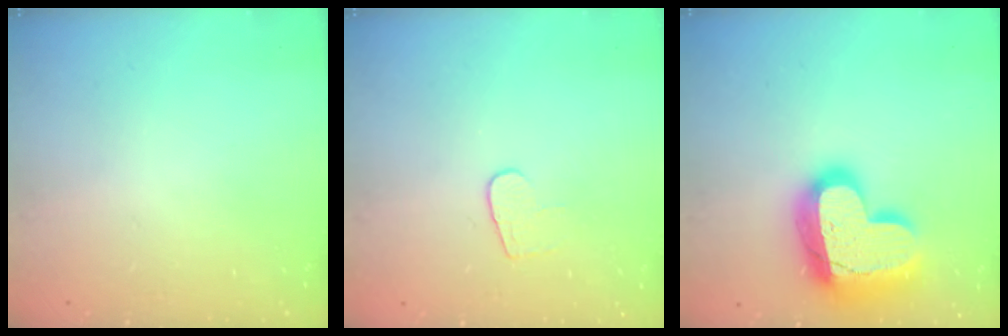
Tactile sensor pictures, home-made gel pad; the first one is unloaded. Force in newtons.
{"total": 5.4, "press": 5.4, "slide": 0.3}
{"total": 23.3, "press": 23.2, "slide": 1.9}